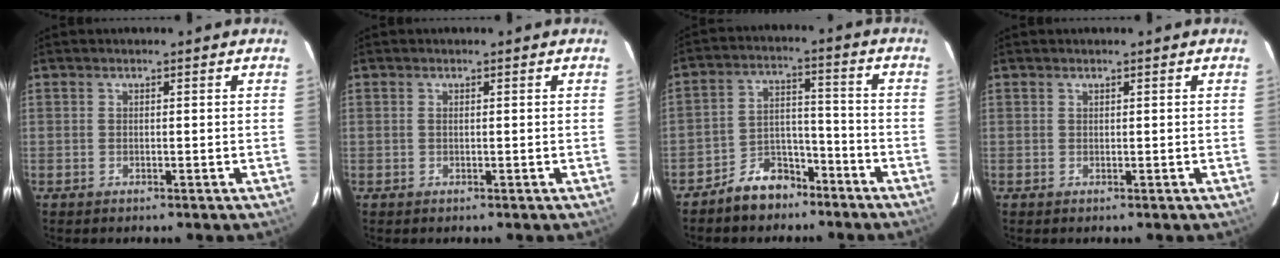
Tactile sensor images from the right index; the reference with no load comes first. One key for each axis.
{"total": 0.0}
{"total": 8.5, "fx": -6.6, "fy": 4.8, "fz": 2.4, "tx": -0.051, "ty": 0.032, "tz": -0.101}
{"total": 0.0}